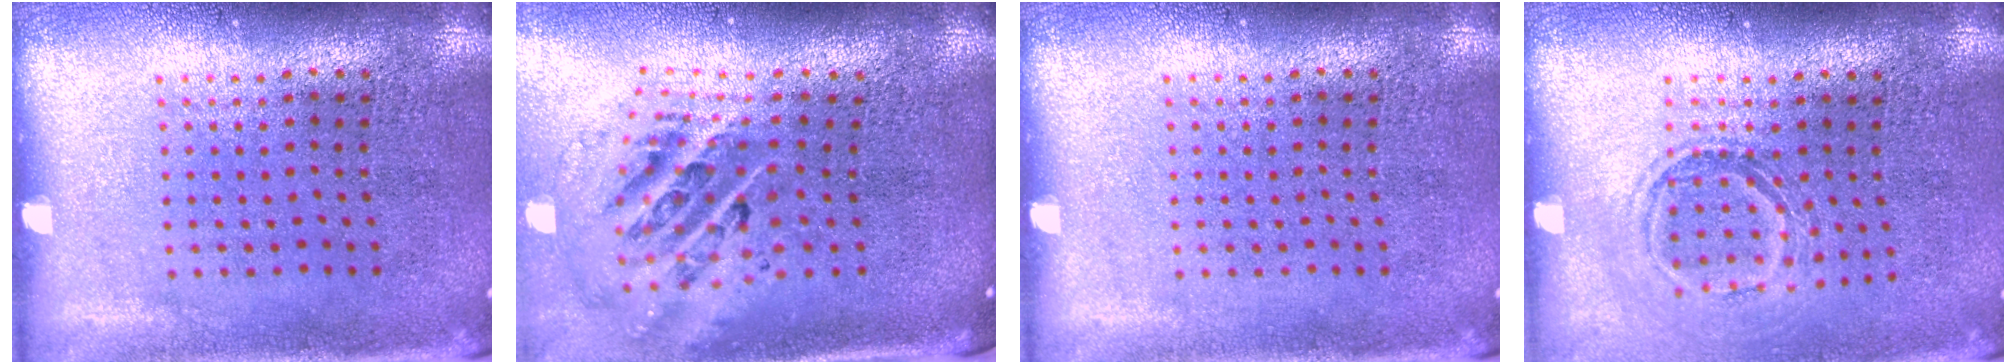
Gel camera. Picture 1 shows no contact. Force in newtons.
{"total": 2.3, "press": 1.6, "slide": 1.7}
{"total": 0.0}
{"total": 1.3, "press": 1.1, "slide": 0.7}